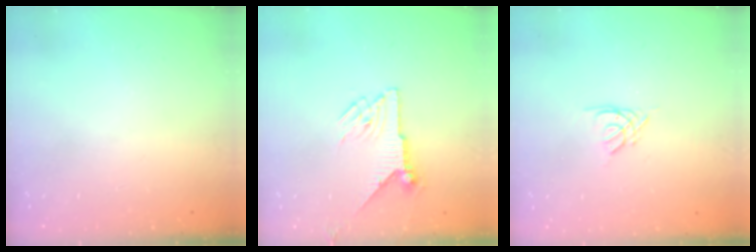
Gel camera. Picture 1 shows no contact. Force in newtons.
{"total": 9.5, "press": 9.5, "slide": 0.5}
{"total": 2.6, "press": 2.6, "slide": 0.3}